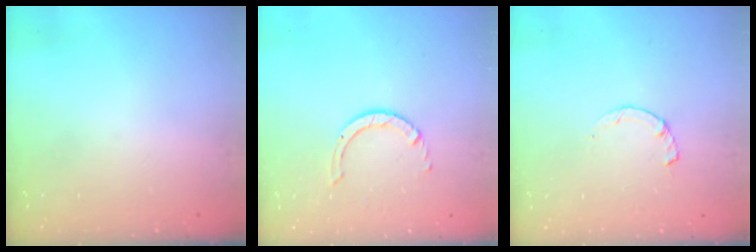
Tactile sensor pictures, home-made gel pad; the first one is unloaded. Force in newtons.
{"total": 1.4, "press": 1.4, "slide": 0.2}
{"total": 1.0, "press": 0.9, "slide": 0.2}